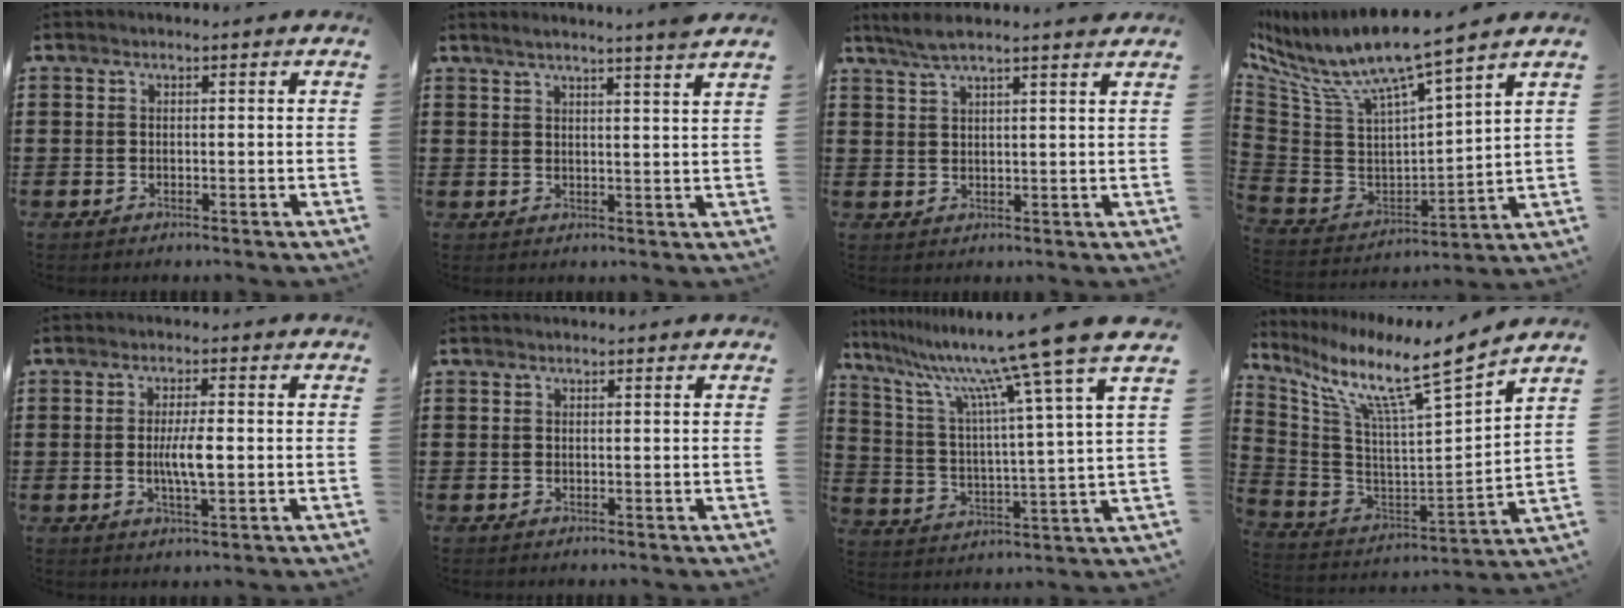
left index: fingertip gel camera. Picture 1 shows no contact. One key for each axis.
{"total": 3.6, "fx": 3.1, "fy": -1.0, "fz": 1.5, "tx": -0.039, "ty": -0.007, "tz": 0.056}
{"total": 4.5, "fx": 3.7, "fy": 0.2, "fz": 2.5, "tx": -0.058, "ty": -0.001, "tz": 0.069}
{"total": 7.7, "fx": 6.5, "fy": 0.3, "fz": 4.1, "tx": -0.110, "ty": -0.057, "tz": 0.106}
{"total": 4.8, "fx": -0.2, "fy": 1.1, "fz": 4.7, "tx": -0.091, "ty": -0.003, "tz": -0.007}
{"total": 0.0}
{"total": 13.0, "fx": 10.6, "fy": -0.9, "fz": 7.6, "tx": -0.173, "ty": -0.072, "tz": 0.162}
{"total": 9.7, "fx": 7.2, "fy": 0.7, "fz": 6.5, "tx": -0.148, "ty": -0.059, "tz": 0.107}